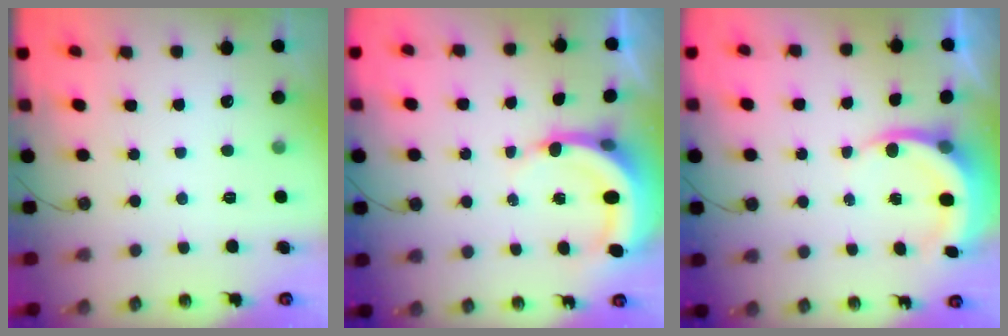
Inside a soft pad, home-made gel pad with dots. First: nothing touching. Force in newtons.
{"total": 5.9, "press": 5.9, "slide": 0.4}
{"total": 4.9, "press": 4.9, "slide": 0.3}